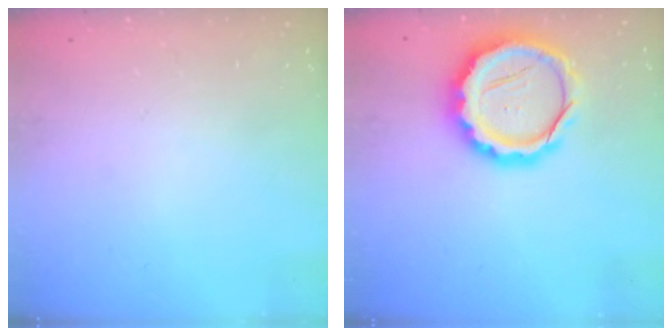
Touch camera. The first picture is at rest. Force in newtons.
{"total": 16.2, "press": 15.8, "slide": 3.6}